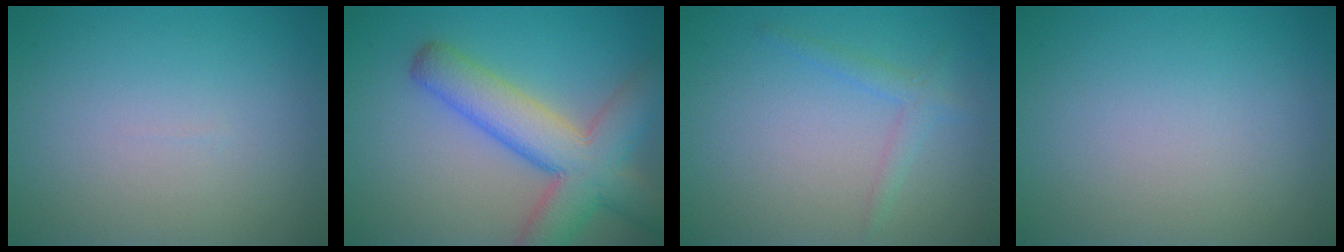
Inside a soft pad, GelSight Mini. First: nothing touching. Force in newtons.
{"total": 8.1, "press": 8.1, "slide": 0.3}
{"total": 1.5, "press": 1.5, "slide": 0.0}
{"total": 0.0}